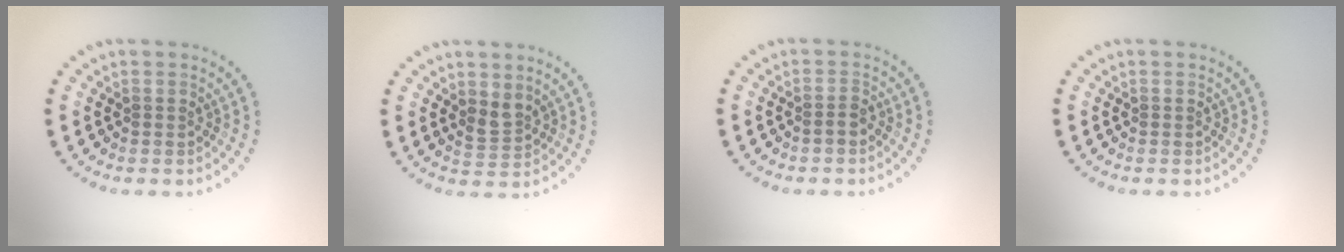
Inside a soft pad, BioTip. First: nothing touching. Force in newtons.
{"total": 1.7, "press": 1.3, "slide": 1.2}
{"total": 0.8, "press": 0.6, "slide": 0.5}
{"total": 0.0}